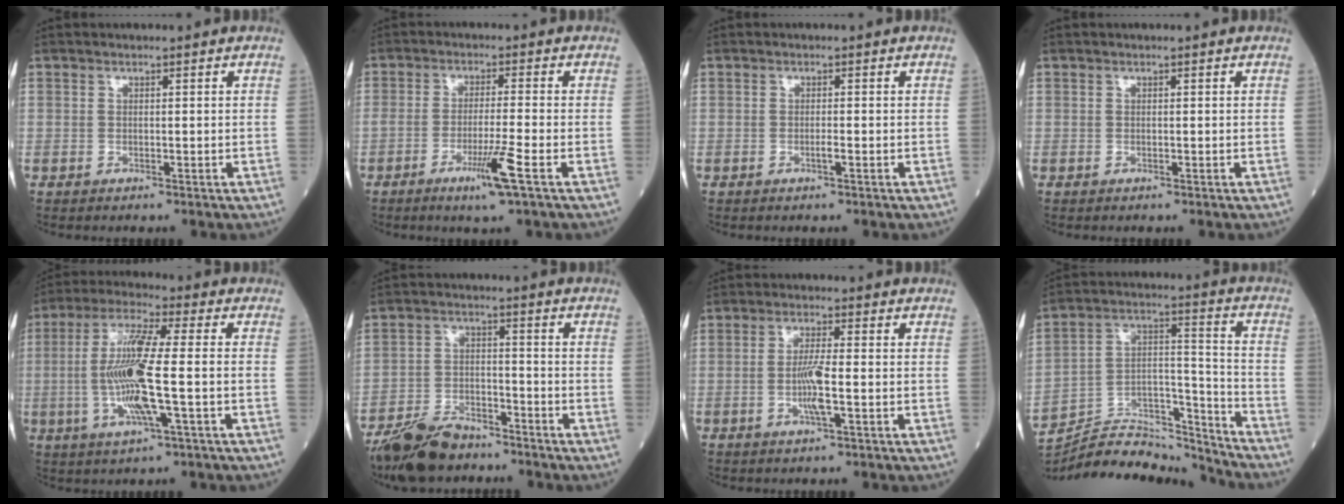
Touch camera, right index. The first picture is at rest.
{"total": 6.1, "force": [-3.0, -0.8, 5.3], "torque": [-0.095, -0.015, -0.056]}
{"total": 1.0, "force": [-0.4, 0.0, 0.9], "torque": [-0.020, -0.001, -0.007]}
{"total": 0.0}
{"total": 12.6, "force": [-1.9, 0.7, 12.5], "torque": [-0.252, -0.002, -0.041]}
{"total": 9.5, "force": [-8.1, 3.2, 3.9], "torque": [-0.078, -0.012, -0.152]}
{"total": 4.7, "force": [-1.0, 0.1, 4.6], "torque": [-0.093, -0.005, -0.022]}
{"total": 19.3, "force": [-18.9, 2.2, 3.0], "torque": [-0.062, 0.039, -0.311]}